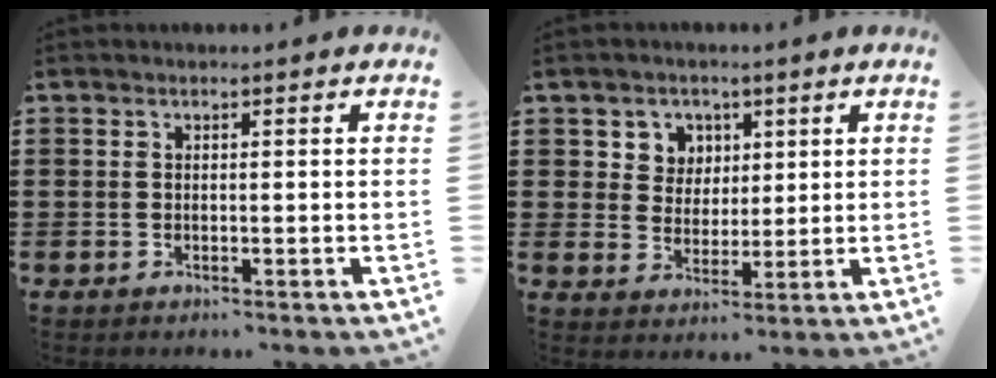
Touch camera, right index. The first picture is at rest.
{"total": 4.6, "force": [1.9, 4.2, 0.5], "torque": [-0.034, 0.015, 0.033]}